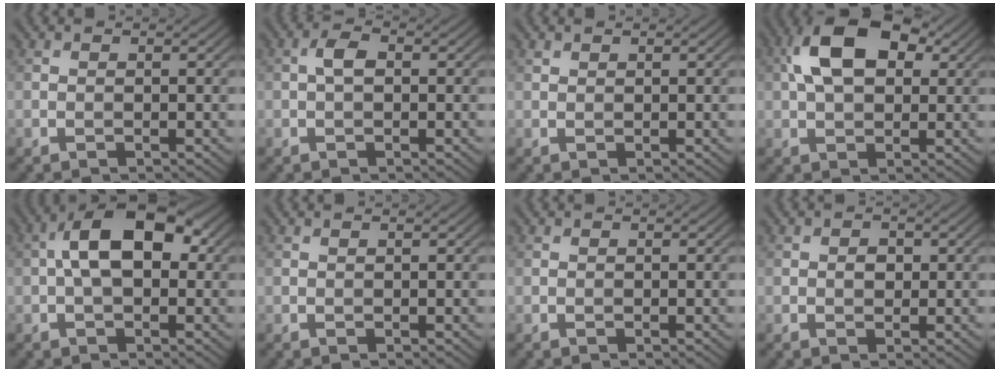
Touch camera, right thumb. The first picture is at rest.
{"total": 2.1, "force": [0.0, 1.1, 1.8], "torque": [-0.036, 0.010, -0.005]}
{"total": 0.6, "force": [0.5, 0.2, 0.1], "torque": [-0.005, 0.001, 0.013]}
{"total": 10.6, "force": [3.0, 6.2, 8.1], "torque": [-0.162, 0.022, 0.044]}
{"total": 9.1, "force": [0.9, 4.9, 7.6], "torque": [-0.130, 0.022, 0.003]}
{"total": 0.0}
{"total": 0.0}
{"total": 1.5, "force": [0.1, 1.2, 0.9], "torque": [-0.018, -0.002, -0.002]}